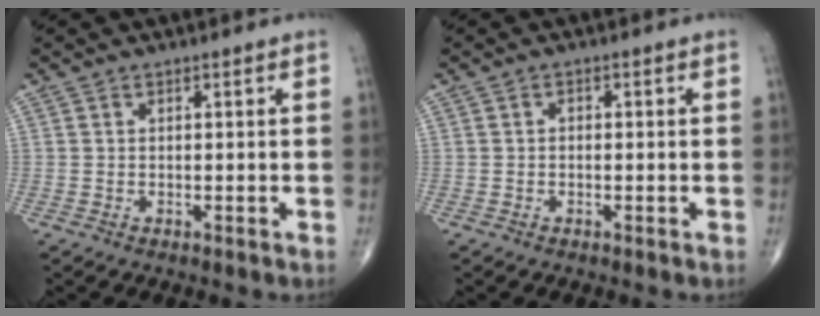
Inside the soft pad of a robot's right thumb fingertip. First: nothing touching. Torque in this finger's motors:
{"motor_torque": [-0.23, 0.10, 0.01, 0.21, 0.04]}